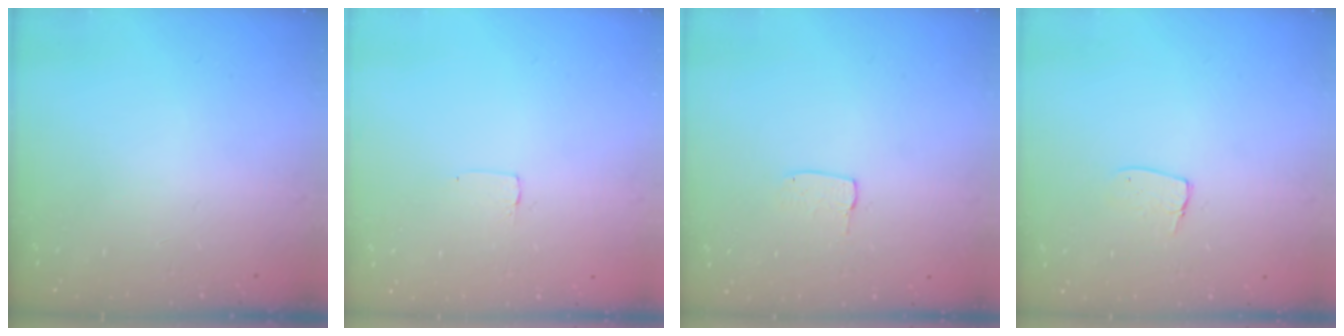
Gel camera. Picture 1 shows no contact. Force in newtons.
{"total": 2.6, "press": 2.6, "slide": 0.2}
{"total": 3.3, "press": 3.3, "slide": 0.1}
{"total": 5.5, "press": 5.5, "slide": 0.3}